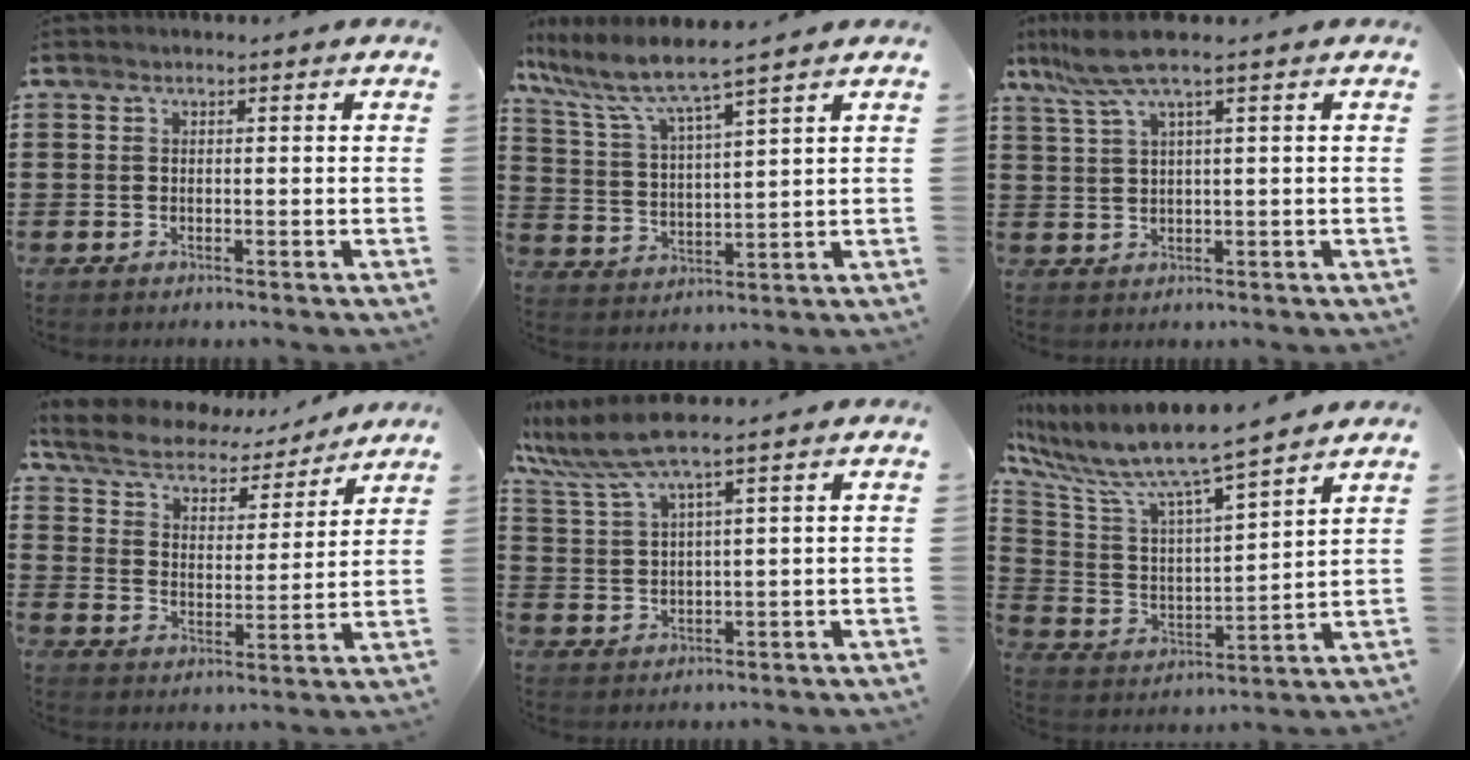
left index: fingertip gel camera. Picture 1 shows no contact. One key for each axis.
{"total": 6.0, "fx": 5.1, "fy": 0.2, "fz": 3.2, "tx": -0.089, "ty": -0.033, "tz": 0.080}
{"total": 5.2, "fx": 2.8, "fy": 0.1, "fz": 4.4, "tx": -0.108, "ty": -0.007, "tz": 0.044}
{"total": 5.6, "fx": 5.2, "fy": 1.4, "fz": 1.5, "tx": -0.056, "ty": -0.032, "tz": 0.086}
{"total": 6.5, "fx": 4.8, "fy": 0.4, "fz": 4.4, "tx": -0.109, "ty": -0.010, "tz": 0.082}
{"total": 8.8, "fx": 7.6, "fy": 0.6, "fz": 4.3, "tx": -0.120, "ty": -0.056, "tz": 0.125}